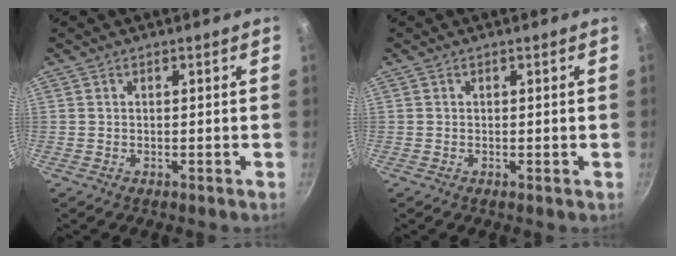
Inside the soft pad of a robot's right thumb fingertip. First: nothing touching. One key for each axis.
{"total": 0.0}